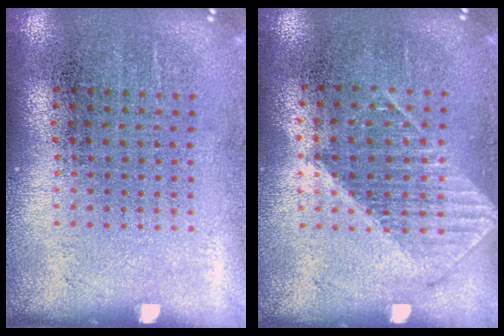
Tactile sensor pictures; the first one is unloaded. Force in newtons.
{"total": 1.0, "press": 0.9, "slide": 0.3}